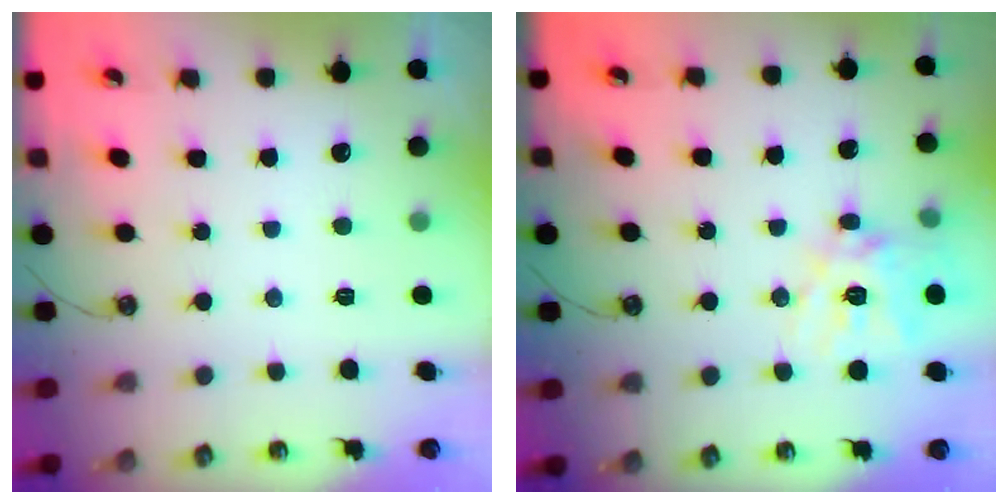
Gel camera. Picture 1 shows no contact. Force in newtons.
{"total": 14.9, "press": 14.8, "slide": 1.9}